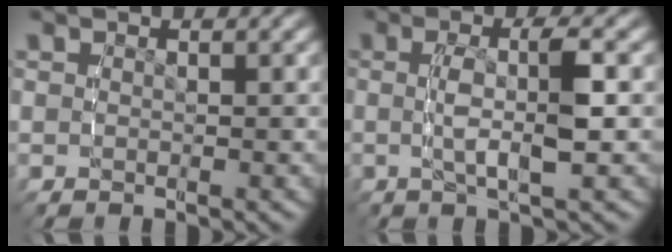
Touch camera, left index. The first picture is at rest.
{"total": 3.5, "force": [-0.2, 0.0, 3.5], "torque": [-0.072, -0.001, -0.002]}